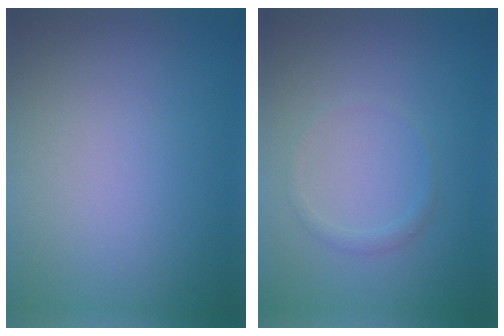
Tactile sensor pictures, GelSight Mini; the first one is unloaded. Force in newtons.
{"total": 0.9, "press": 0.8, "slide": 0.1}